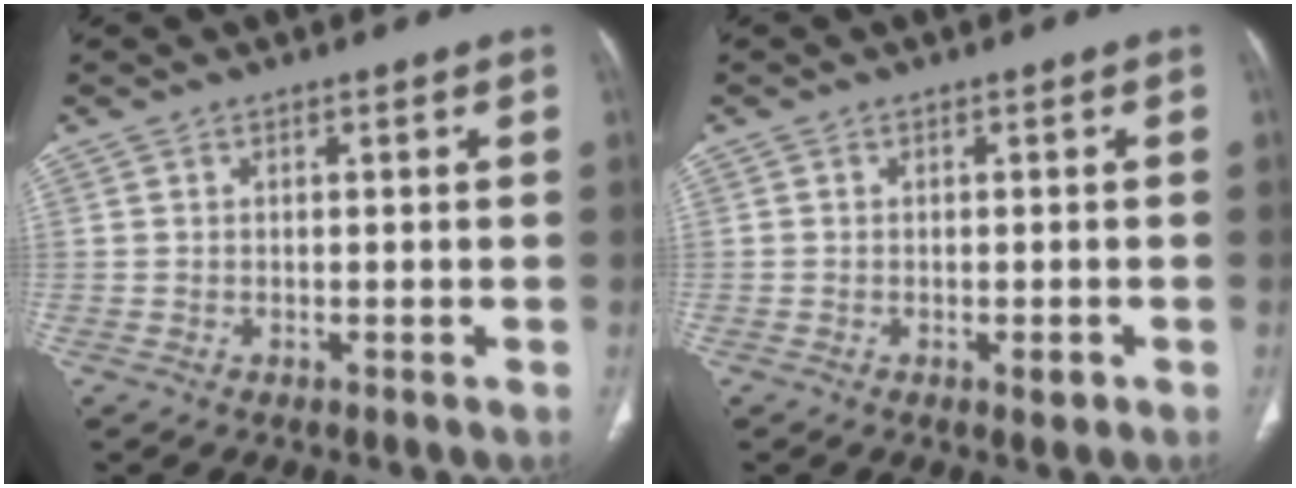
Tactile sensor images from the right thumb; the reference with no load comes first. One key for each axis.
{"total": 1.6, "fx": -0.7, "fy": 0.7, "fz": 1.2, "tx": -0.014, "ty": -0.001, "tz": -0.010}